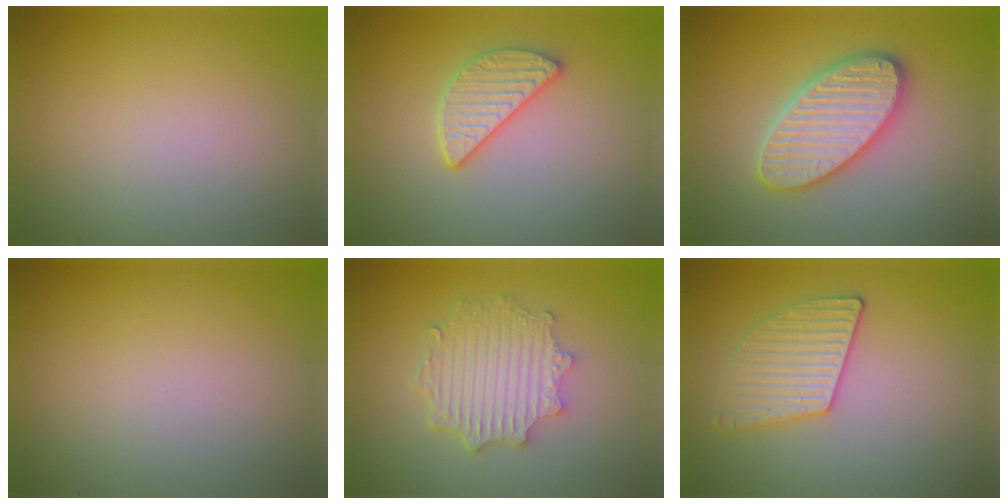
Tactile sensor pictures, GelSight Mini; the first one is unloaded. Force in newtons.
{"total": 2.9, "press": 2.6, "slide": 1.3}
{"total": 5.8, "press": 5.8, "slide": 0.6}
{"total": 0.0}
{"total": 4.5, "press": 3.6, "slide": 2.8}
{"total": 2.9, "press": 2.9, "slide": 0.6}